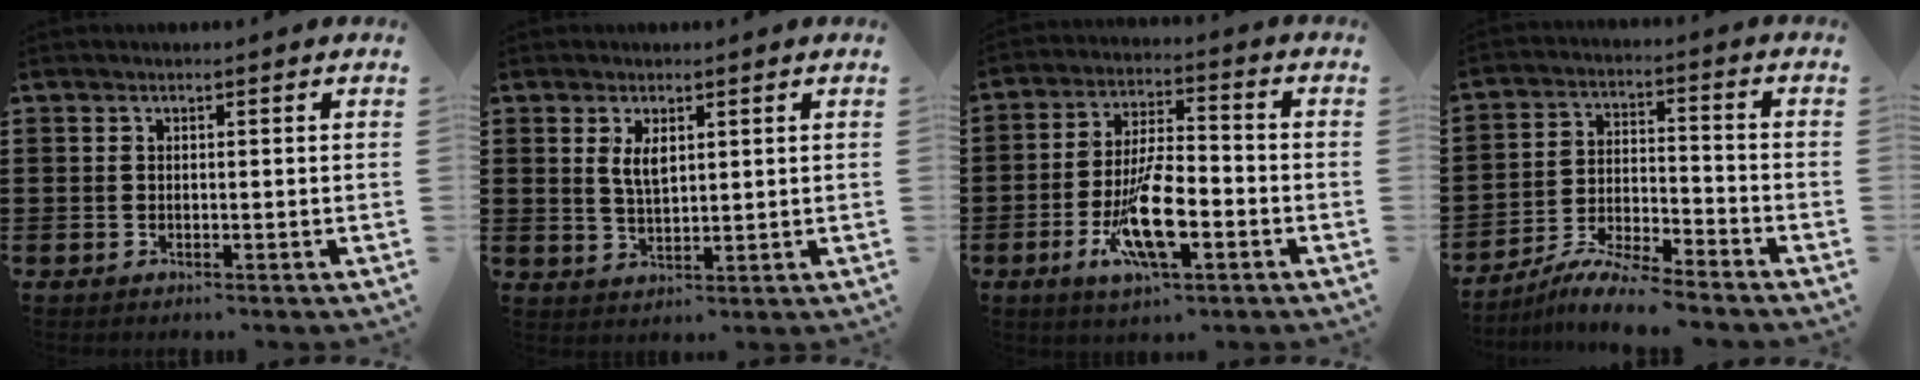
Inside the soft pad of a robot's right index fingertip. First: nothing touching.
{"total": 3.1, "force": [1.4, 1.0, 2.6], "torque": [-0.053, 0.004, 0.024]}
{"total": 11.5, "force": [-4.1, 3.8, 10.1], "torque": [-0.208, -0.010, -0.073]}
{"total": 6.9, "force": [-6.5, 0.1, 2.2], "torque": [-0.042, 0.004, -0.126]}